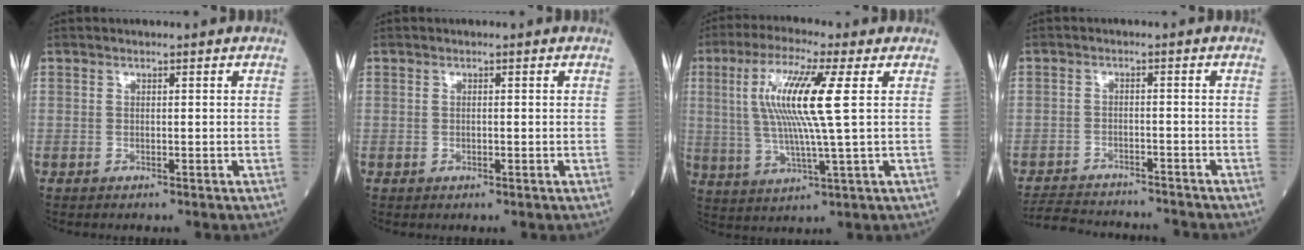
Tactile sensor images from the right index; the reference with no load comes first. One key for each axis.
{"total": 0.0}
{"total": 12.0, "fx": 2.5, "fy": -0.2, "fz": 11.7, "tx": -0.245, "ty": 0.006, "tz": 0.046}
{"total": 3.3, "fx": -3.2, "fy": 0.7, "fz": 0.6, "tx": -0.011, "ty": -0.011, "tz": -0.052}